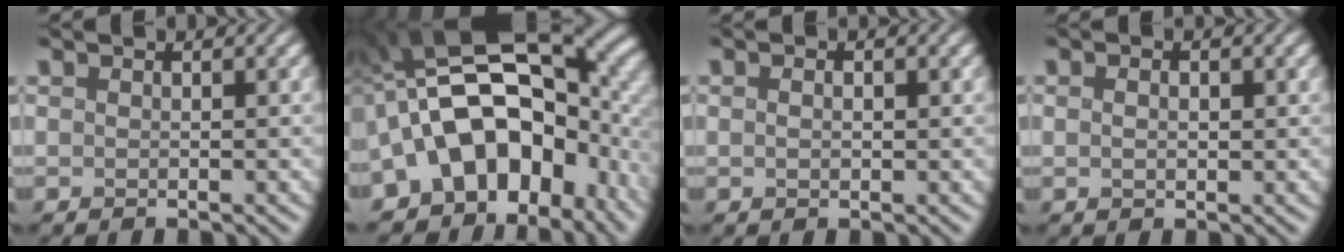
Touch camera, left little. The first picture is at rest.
{"total": 17.8, "force": [-4.2, 11.7, 12.7], "torque": [-0.167, 0.024, -0.080]}
{"total": 1.0, "force": [-0.3, 0.6, 0.7], "torque": [-0.011, -0.002, -0.003]}
{"total": 1.3, "force": [-0.2, 0.8, 1.0], "torque": [-0.017, -0.003, -0.001]}